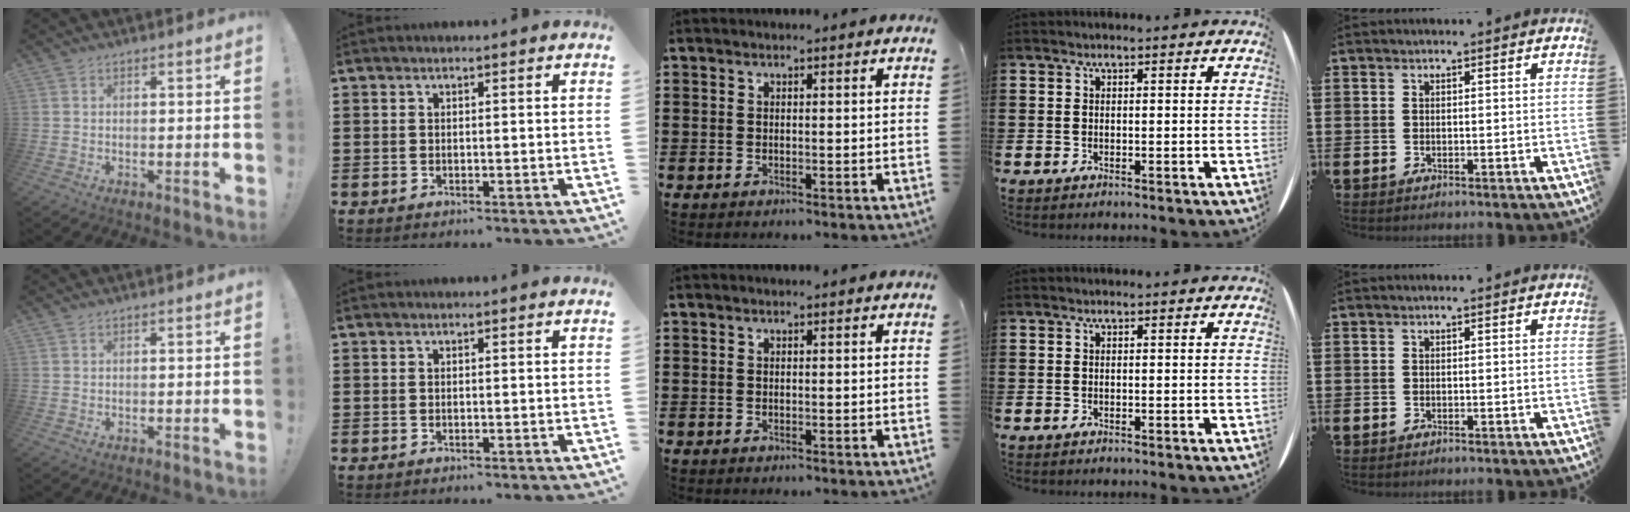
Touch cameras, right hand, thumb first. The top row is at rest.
{}